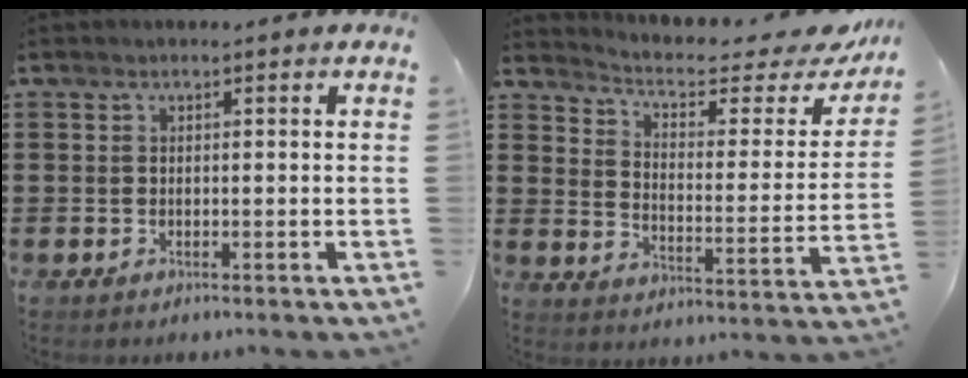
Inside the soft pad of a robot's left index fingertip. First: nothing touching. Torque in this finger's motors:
{"motor_torque": [1.28, 0.86, 0.08, 0.02]}